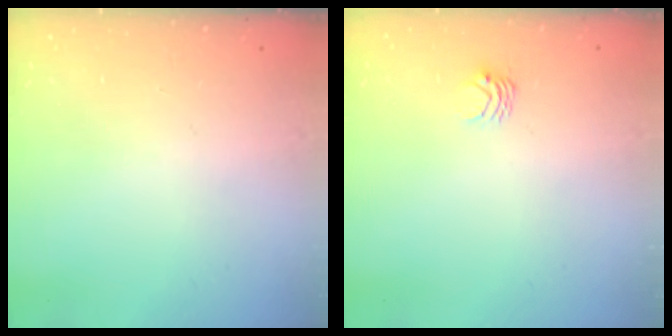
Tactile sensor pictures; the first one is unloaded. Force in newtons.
{"total": 3.0, "press": 3.0, "slide": 0.3}